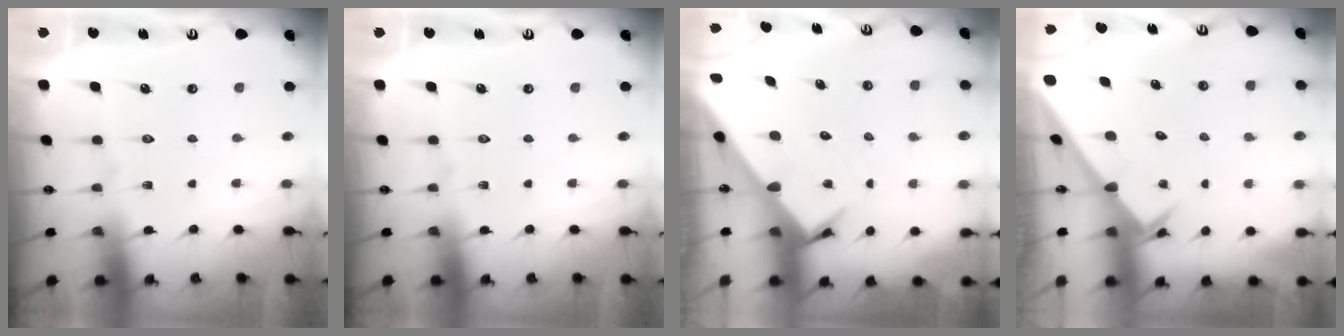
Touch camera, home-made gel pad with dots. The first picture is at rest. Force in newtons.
{"total": 0.0}
{"total": 3.5, "press": 3.5, "slide": 0.2}
{"total": 2.5, "press": 2.5, "slide": 0.2}